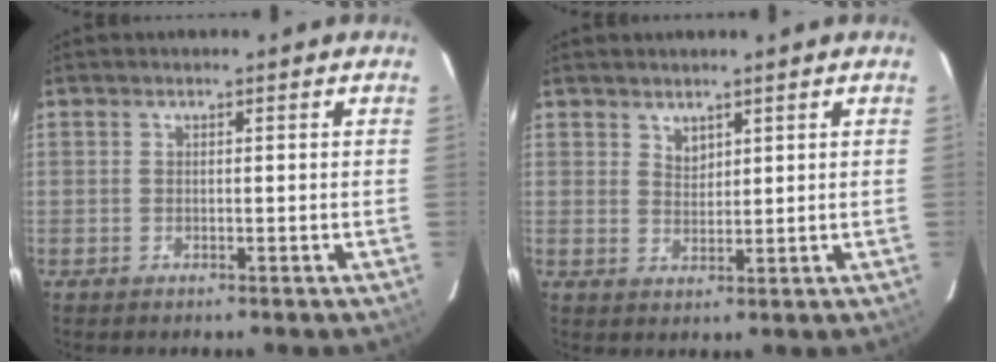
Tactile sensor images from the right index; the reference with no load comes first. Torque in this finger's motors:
{"motor_torque": [0.00, 0.20, 0.00, 0.00]}